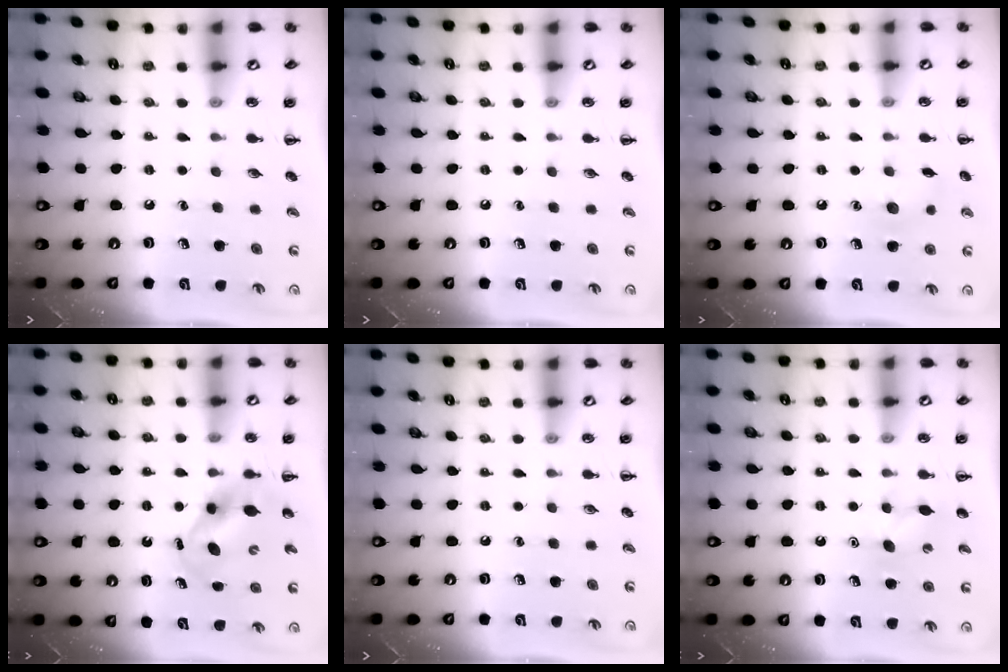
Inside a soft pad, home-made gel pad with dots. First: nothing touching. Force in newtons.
{"total": 0.0}
{"total": 6.6, "press": 6.3, "slide": 1.7}
{"total": 5.5, "press": 5.4, "slide": 0.9}
{"total": 0.0}
{"total": 6.0, "press": 5.7, "slide": 1.7}